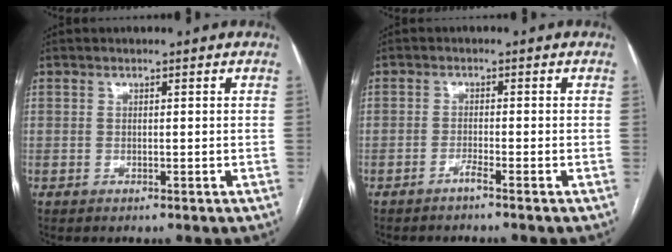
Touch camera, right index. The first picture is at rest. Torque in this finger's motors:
{"motor_torque": [0.01, -0.01, -0.01, 0.00]}